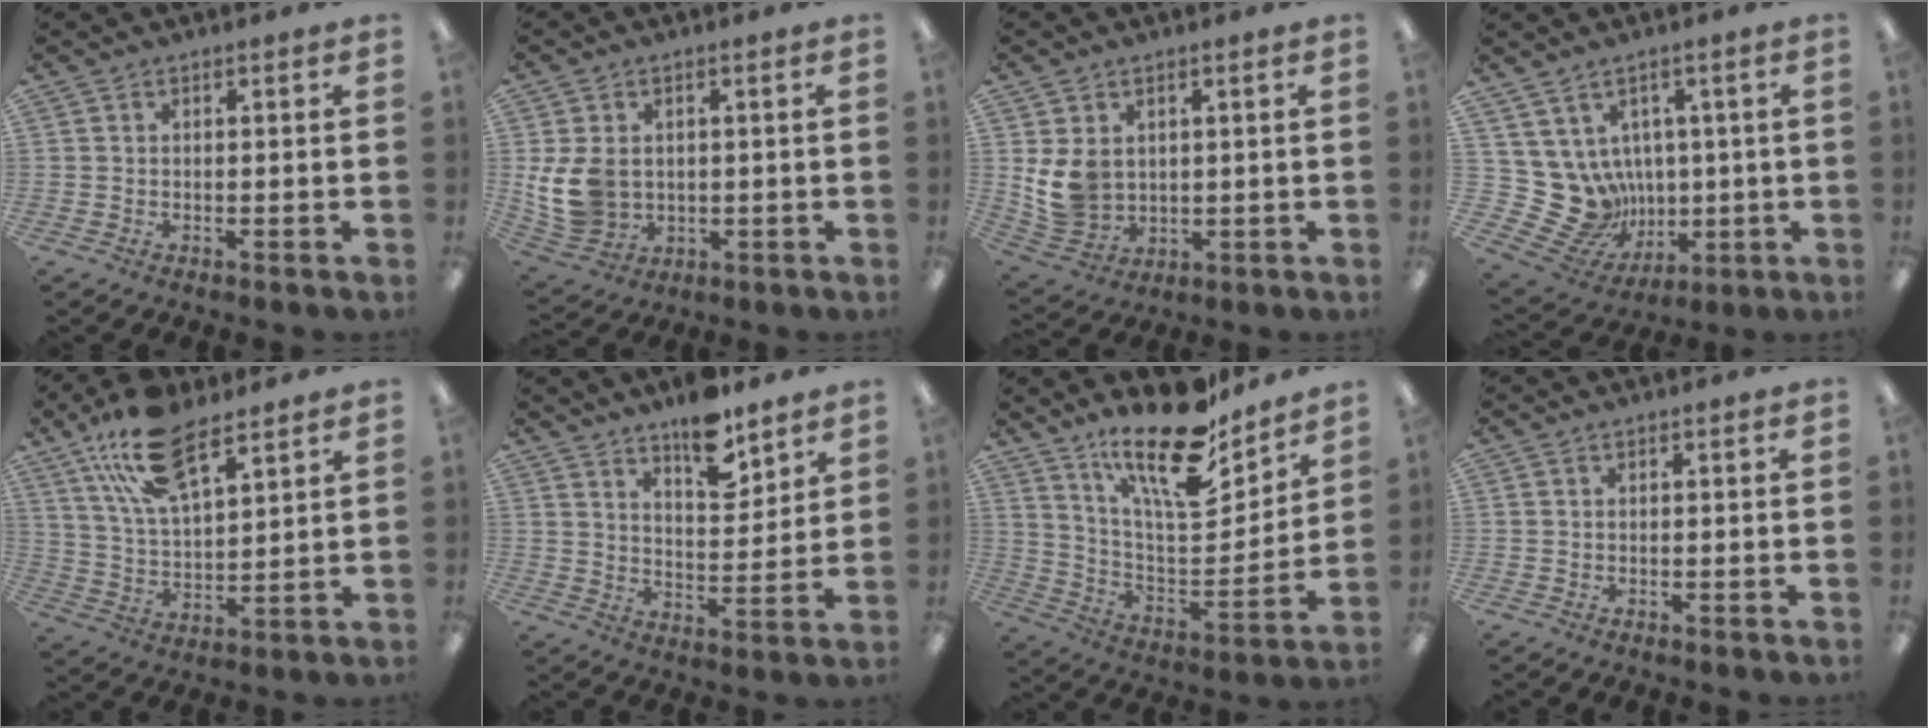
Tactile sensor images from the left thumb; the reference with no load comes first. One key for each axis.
{"total": 9.9, "fx": 0.5, "fy": 7.9, "fz": 5.9, "tx": -0.149, "ty": 0.007, "tz": 0.013}
{"total": 8.1, "fx": 1.9, "fy": 6.6, "fz": 4.4, "tx": -0.100, "ty": -0.001, "tz": 0.038}
{"total": 11.5, "fx": 1.0, "fy": 11.0, "fz": 3.1, "tx": -0.104, "ty": -0.032, "tz": 0.035}
{"total": 17.1, "fx": 10.7, "fy": 7.7, "fz": 10.9, "tx": -0.203, "ty": -0.028, "tz": 0.191}
{"total": 11.2, "fx": 8.7, "fy": 4.3, "fz": 5.7, "tx": -0.071, "ty": -0.056, "tz": 0.149}
{"total": 20.8, "fx": 15.5, "fy": 6.8, "fz": 12.1, "tx": -0.206, "ty": -0.104, "tz": 0.263}
{"total": 0.0}